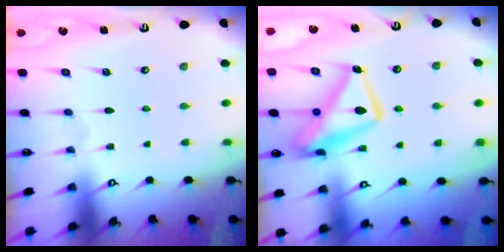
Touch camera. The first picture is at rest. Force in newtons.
{"total": 15.8, "press": 15.8, "slide": 1.3}